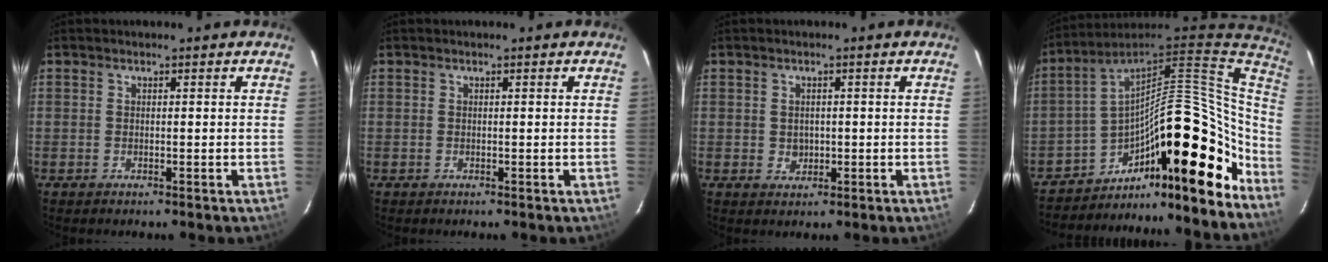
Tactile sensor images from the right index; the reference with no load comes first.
{"total": 0.0}
{"total": 2.3, "force": [0.0, 2.2, 0.9], "torque": [-0.015, 0.003, 0.005]}
{"total": 26.0, "force": [-14.7, 11.1, 18.4], "torque": [-0.272, 0.012, -0.229]}